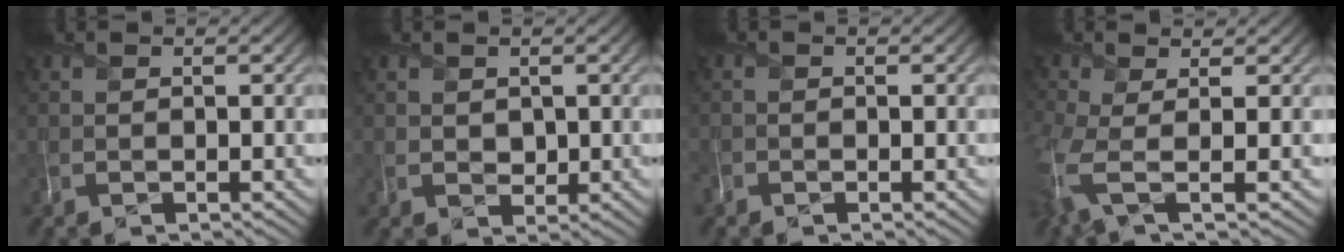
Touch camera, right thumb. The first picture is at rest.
{"total": 1.8, "force": [0.8, 1.5, 0.7], "torque": [-0.017, -0.002, 0.015]}
{"total": 0.9, "force": [-0.8, 0.3, 0.2], "torque": [-0.006, -0.005, -0.024]}
{"total": 5.1, "force": [-0.8, 1.6, 4.8], "torque": [-0.121, -0.016, -0.022]}